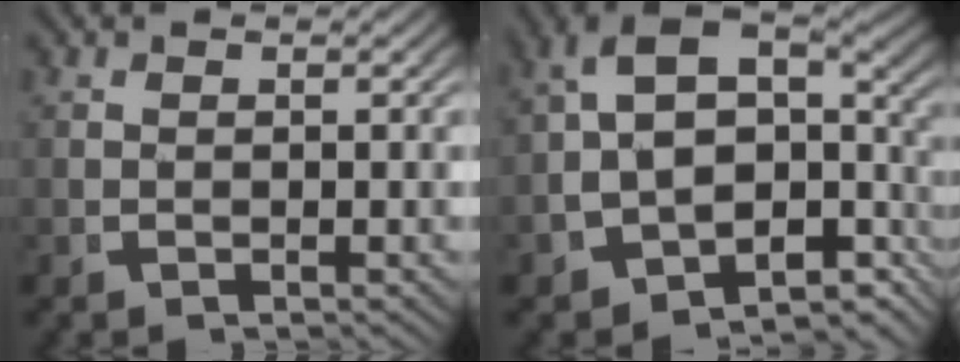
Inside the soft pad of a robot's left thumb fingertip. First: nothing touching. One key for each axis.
{"total": 12.1, "fx": -1.1, "fy": 8.7, "fz": 8.3, "tx": -0.151, "ty": -0.024, "tz": -0.023}